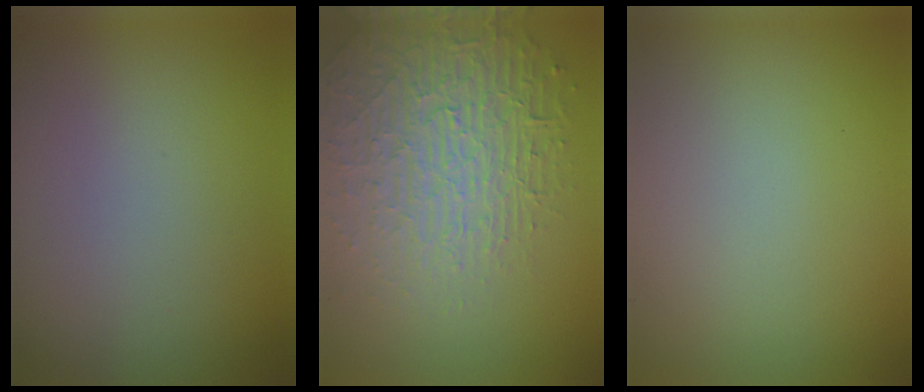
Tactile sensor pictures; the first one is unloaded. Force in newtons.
{"total": 6.7, "press": 5.1, "slide": 4.4}
{"total": 0.0}